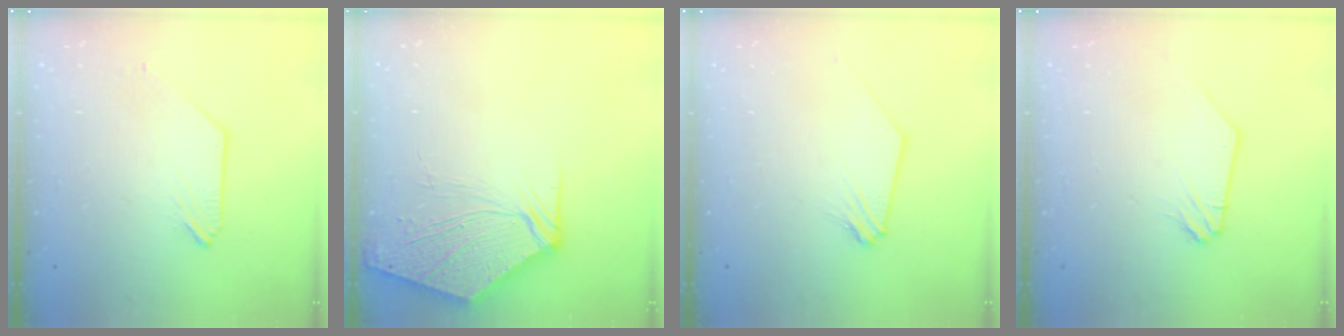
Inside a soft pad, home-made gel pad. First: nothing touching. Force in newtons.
{"total": 10.5, "press": 10.4, "slide": 1.2}
{"total": 0.0}
{"total": 1.0, "press": 1.0, "slide": 0.1}